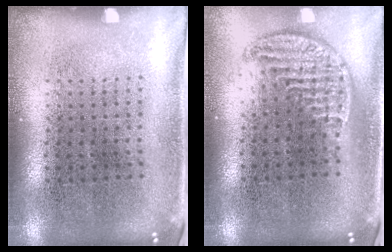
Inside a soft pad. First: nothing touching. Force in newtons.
{"total": 1.2, "press": 1.1, "slide": 0.5}